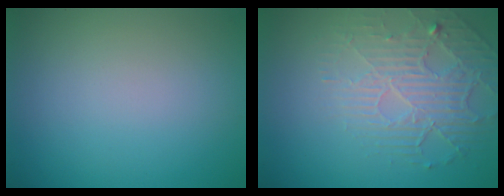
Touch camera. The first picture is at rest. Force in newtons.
{"total": 3.1, "press": 2.8, "slide": 1.4}